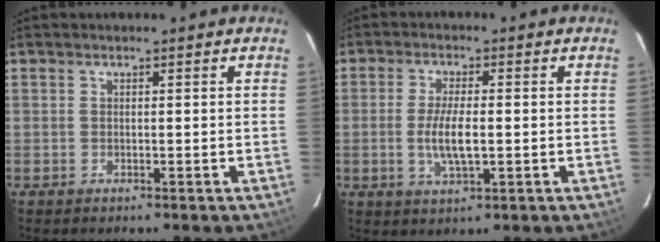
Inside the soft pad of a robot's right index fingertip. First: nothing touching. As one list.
[{"total": 5.2, "force": [-0.7, 1.5, 4.9], "torque": [-0.097, -0.007, -0.012]}]